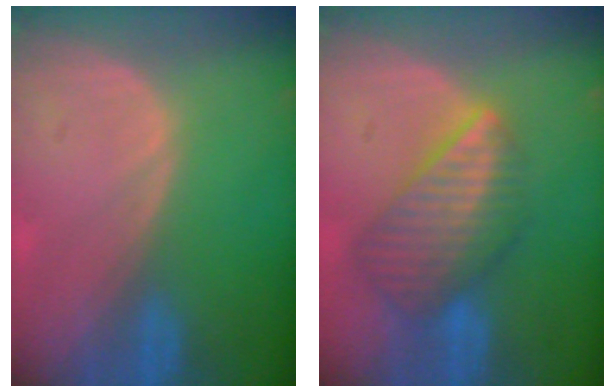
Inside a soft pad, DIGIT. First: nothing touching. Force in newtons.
{"total": 8.3, "press": 7.5, "slide": 3.6}